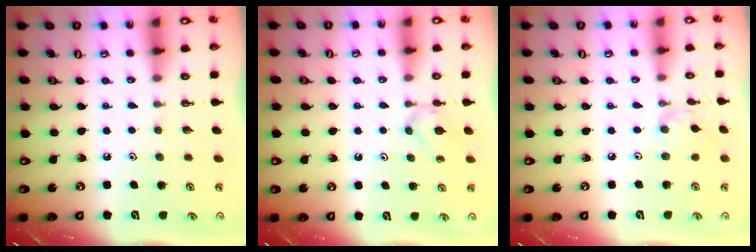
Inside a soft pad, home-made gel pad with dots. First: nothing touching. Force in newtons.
{"total": 4.2, "press": 4.2, "slide": 0.5}
{"total": 2.8, "press": 2.7, "slide": 0.6}